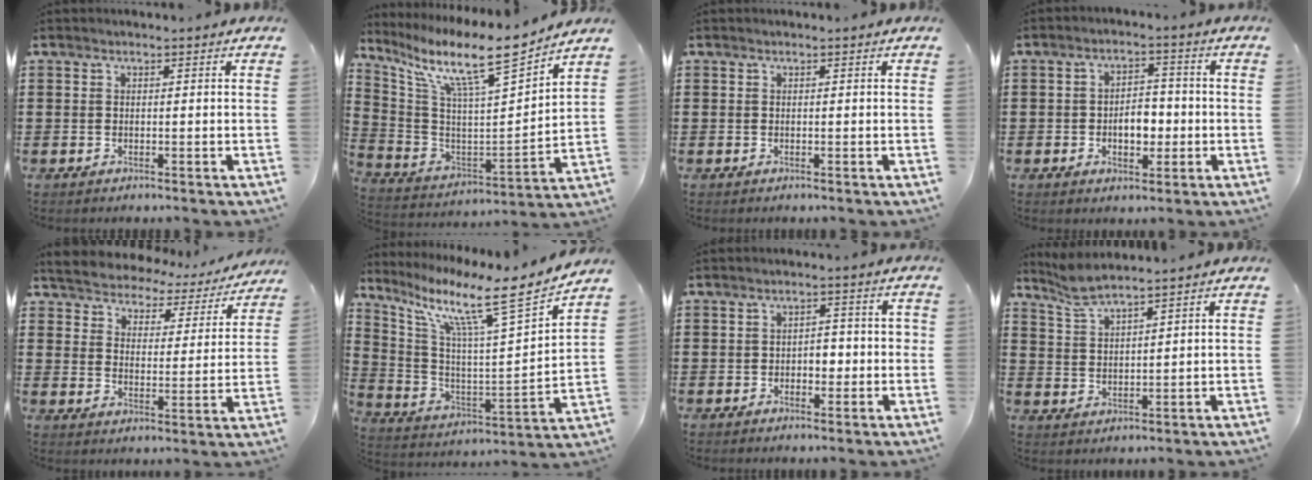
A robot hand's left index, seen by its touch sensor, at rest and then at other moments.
{"total": 11.3, "force": [8.7, 1.4, 7.0], "torque": [-0.161, -0.058, 0.141]}
{"total": 0.0}
{"total": 5.1, "force": [-1.1, 2.9, 4.0], "torque": [-0.059, 0.003, -0.026]}
{"total": 3.8, "force": [3.7, 0.4, -0.7], "torque": [-0.015, -0.034, 0.058]}
{"total": 11.2, "force": [8.0, 1.1, 7.7], "torque": [-0.164, -0.053, 0.117]}
{"total": 3.0, "force": [-0.8, 2.0, 2.1], "torque": [-0.043, 0.007, -0.020]}
{"total": 4.5, "force": [4.1, 0.2, 2.0], "torque": [-0.050, -0.008, 0.075]}